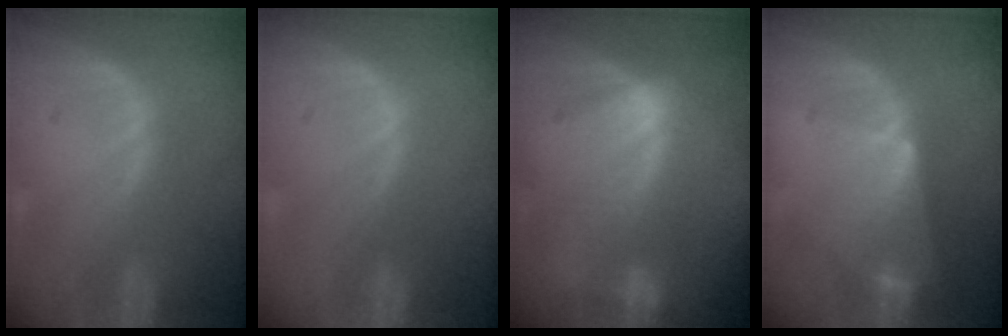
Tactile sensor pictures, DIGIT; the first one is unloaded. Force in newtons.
{"total": 0.0}
{"total": 7.4, "press": 7.3, "slide": 1.3}
{"total": 6.6, "press": 6.2, "slide": 2.3}